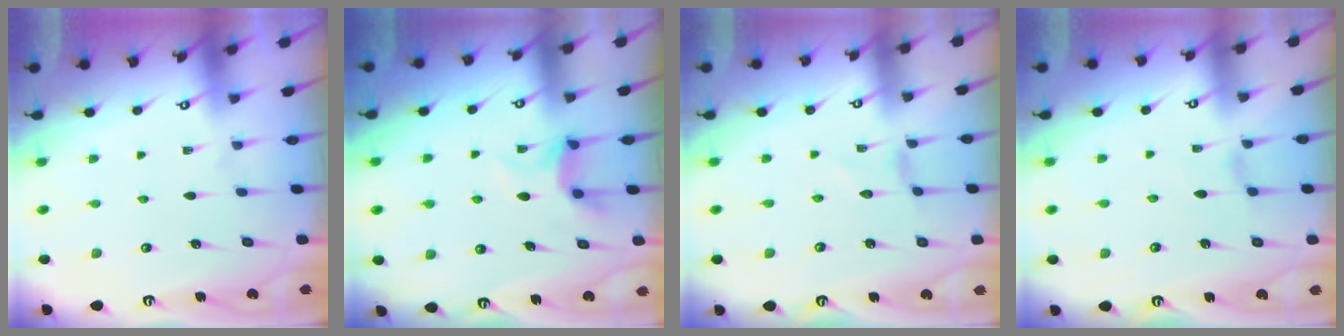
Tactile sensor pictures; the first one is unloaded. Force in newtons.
{"total": 5.1, "press": 5.0, "slide": 0.4}
{"total": 0.0}
{"total": 0.6, "press": 0.5, "slide": 0.3}